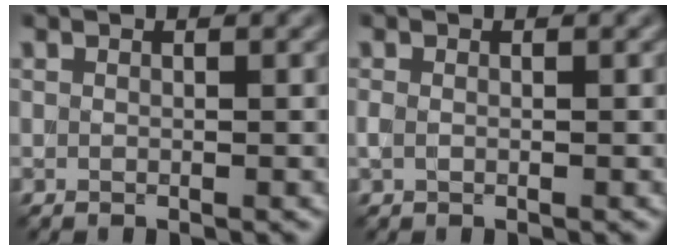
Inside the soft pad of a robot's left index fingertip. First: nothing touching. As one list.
[{"total": 0.7, "force": [-0.2, 0.5, 0.4], "torque": [-0.012, -0.001, -0.004]}]